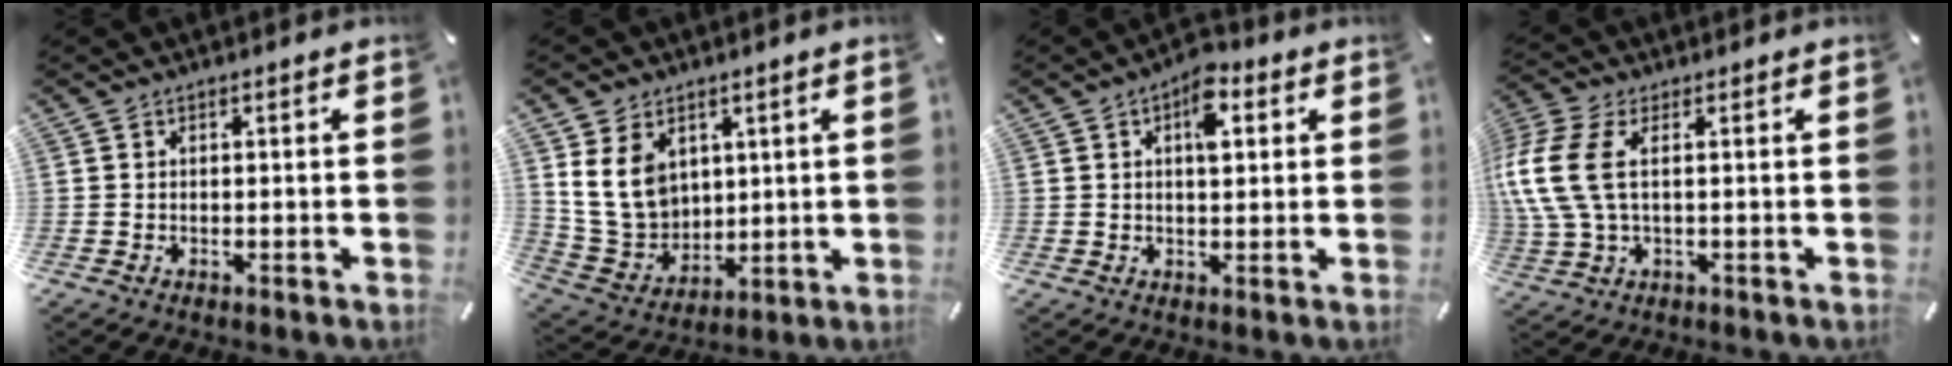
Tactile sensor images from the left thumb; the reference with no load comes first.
{"total": 12.0, "force": [4.3, 10.0, 5.2], "torque": [-0.121, -0.021, 0.085]}
{"total": 7.2, "force": [2.5, 3.9, 5.5], "torque": [-0.064, -0.006, 0.035]}
{"total": 10.9, "force": [1.7, 5.7, 9.1], "torque": [-0.211, -0.006, 0.035]}